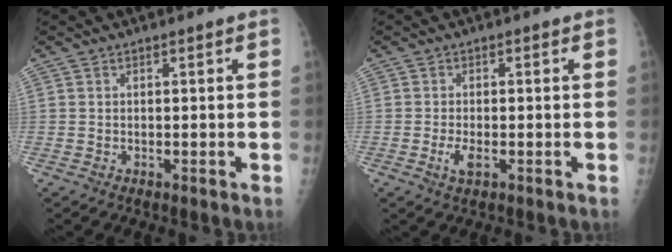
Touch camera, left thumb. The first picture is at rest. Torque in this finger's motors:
{"motor_torque": [-0.11, 0.10, 0.07, 0.00, 0.00]}